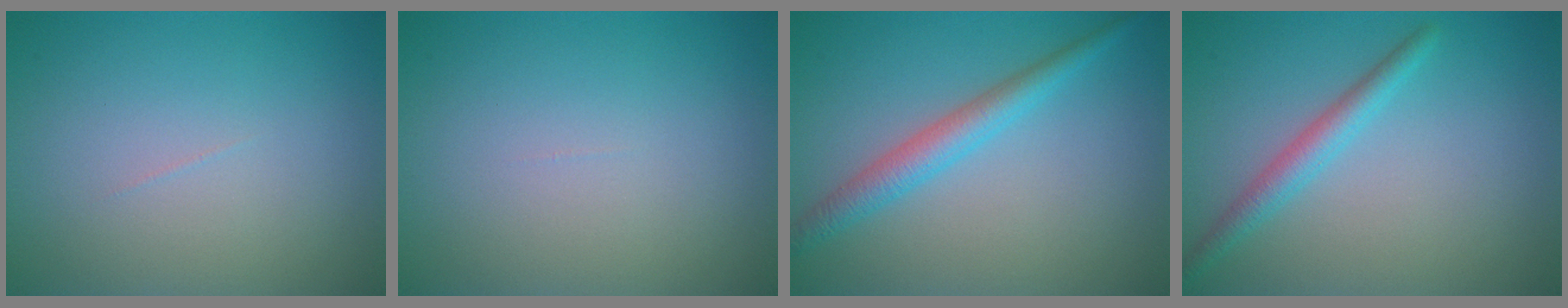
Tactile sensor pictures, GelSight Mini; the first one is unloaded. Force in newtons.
{"total": 0.0}
{"total": 3.1, "press": 3.1, "slide": 0.1}
{"total": 2.3, "press": 2.3, "slide": 0.0}